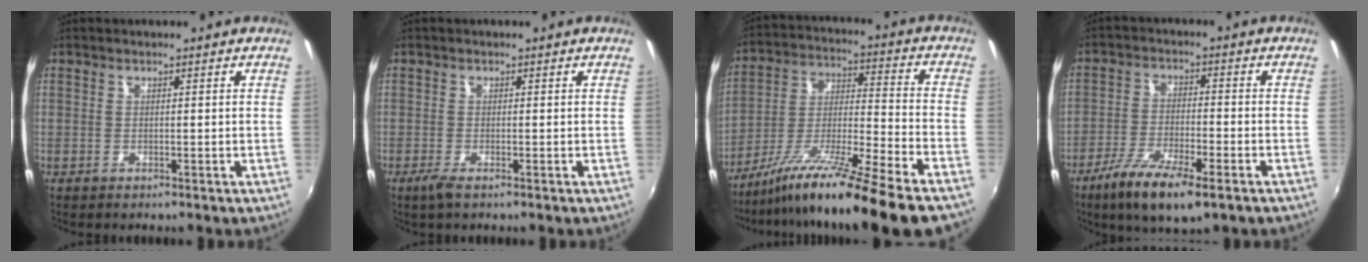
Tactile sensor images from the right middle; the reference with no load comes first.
{"total": 2.0, "force": [-1.3, 0.2, 1.5], "torque": [-0.030, -0.008, -0.025]}
{"total": 21.1, "force": [-16.0, -0.8, 13.7], "torque": [-0.228, -0.052, -0.268]}
{"total": 12.4, "force": [-7.8, 3.0, 9.1], "torque": [-0.193, -0.038, -0.143]}